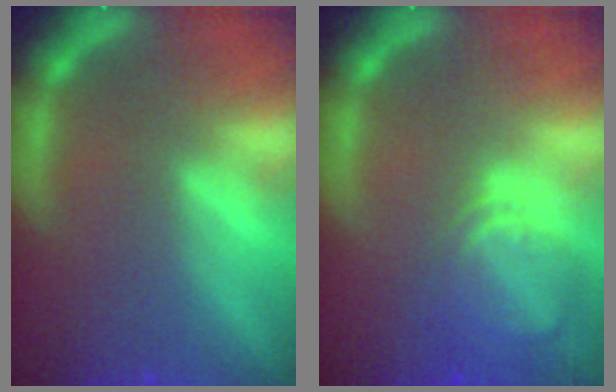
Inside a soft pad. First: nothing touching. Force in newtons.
{"total": 5.0}